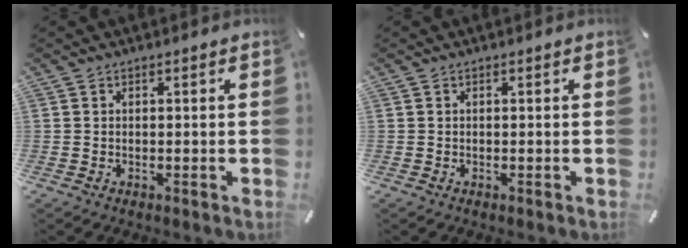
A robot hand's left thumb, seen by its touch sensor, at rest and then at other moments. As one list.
[{"total": 0.0}]